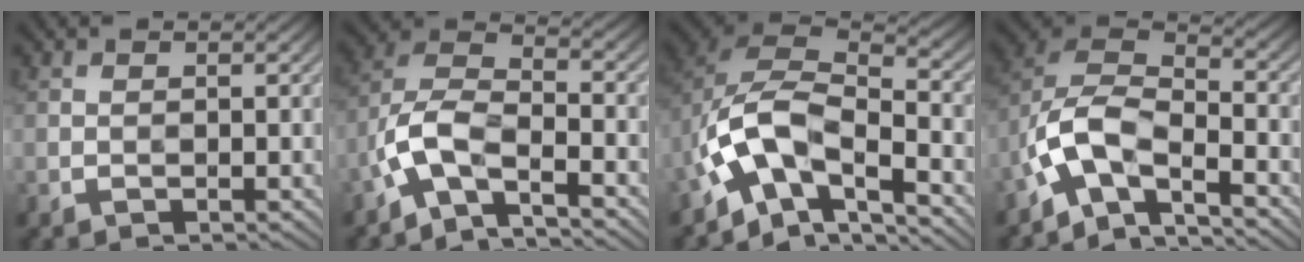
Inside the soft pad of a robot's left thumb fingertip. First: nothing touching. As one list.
[{"total": 8.1, "force": [-4.8, 3.1, 5.9], "torque": [-0.118, 0.009, -0.112]}, {"total": 11.9, "force": [-5.6, 5.8, 8.8], "torque": [-0.172, -0.004, -0.124]}, {"total": 9.8, "force": [-5.7, 4.1, 6.8], "torque": [-0.134, 0.004, -0.128]}]